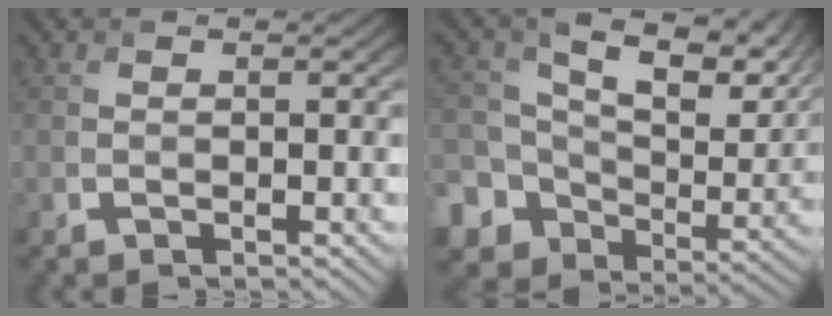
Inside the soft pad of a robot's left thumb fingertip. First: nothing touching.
{"total": 15.7, "force": [4.8, 10.9, 10.1], "torque": [-0.208, -0.003, 0.100]}